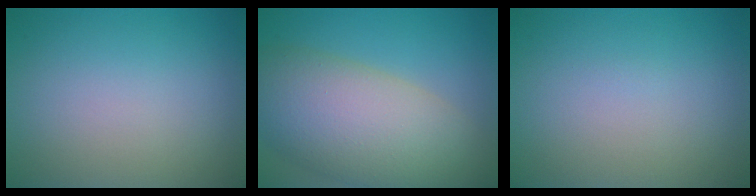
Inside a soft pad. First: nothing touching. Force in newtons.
{"total": 11.0, "press": 10.9, "slide": 0.9}
{"total": 0.0}